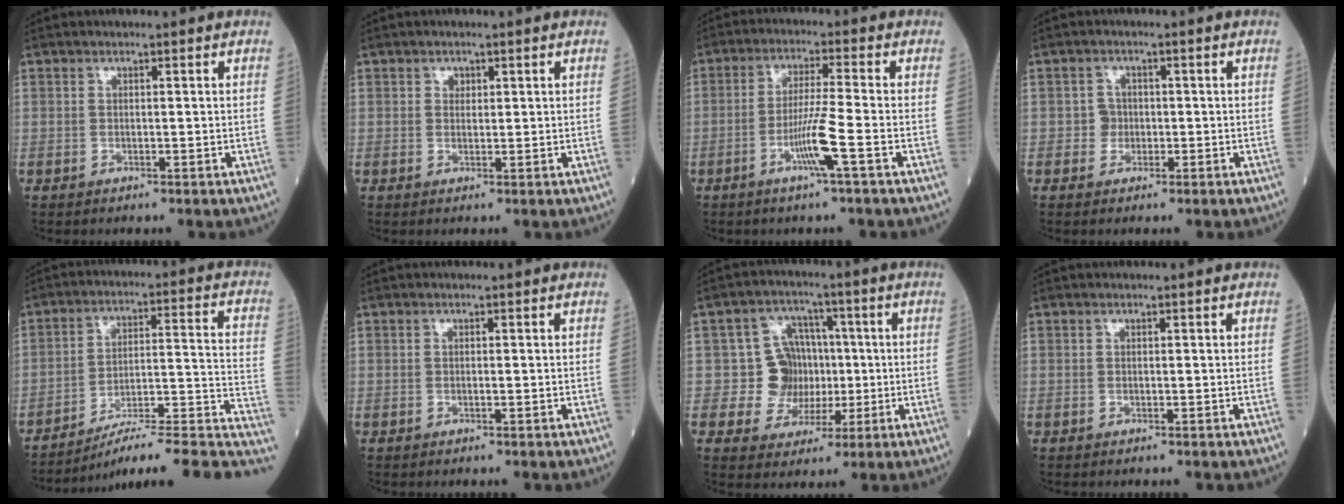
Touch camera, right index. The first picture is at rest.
{"total": 1.0, "force": [0.5, 0.8, 0.4], "torque": [-0.001, -0.002, 0.006]}
{"total": 6.2, "force": [-2.6, -1.1, 5.6], "torque": [-0.109, -0.008, -0.052]}
{"total": 1.8, "force": [-0.5, 1.8, 0.3], "torque": [0.002, 0.008, -0.011]}
{"total": 18.3, "force": [-14.6, 1.1, 11.0], "torque": [-0.100, 0.043, -0.207]}
{"total": 0.0}
{"total": 7.7, "force": [-0.3, 7.4, 1.9], "torque": [-0.027, 0.028, 0.001]}
{"total": 0.0}